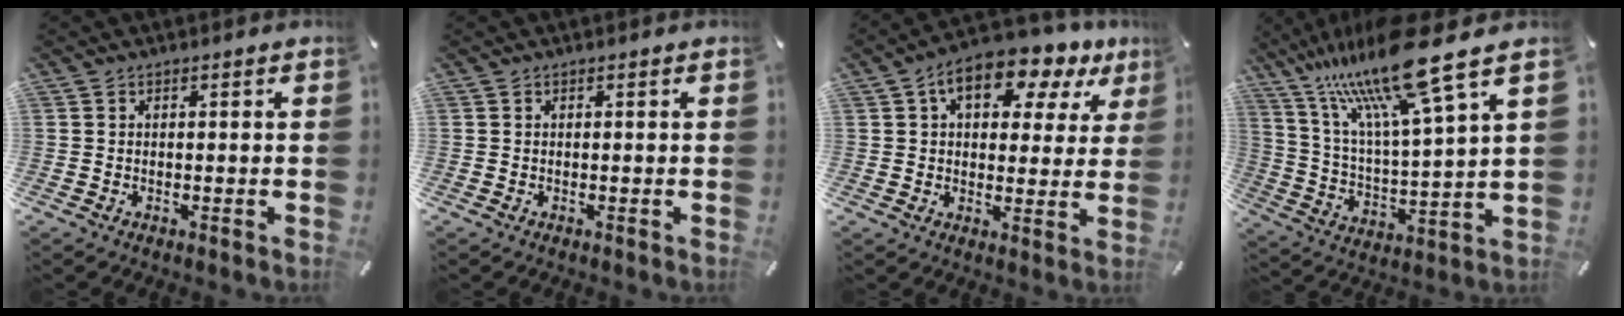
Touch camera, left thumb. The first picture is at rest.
{"total": 0.0}
{"total": 11.5, "force": [5.9, 6.3, 7.5], "torque": [-0.103, -0.025, 0.097]}
{"total": 20.1, "force": [14.9, 3.5, 13.0], "torque": [-0.272, -0.099, 0.243]}